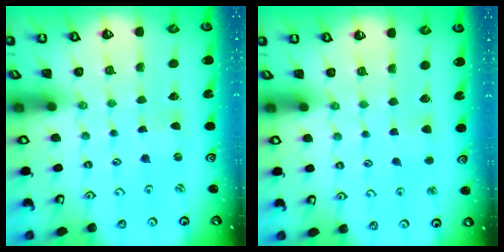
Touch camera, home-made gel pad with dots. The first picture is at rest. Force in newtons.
{"total": 3.6, "press": 3.5, "slide": 0.5}